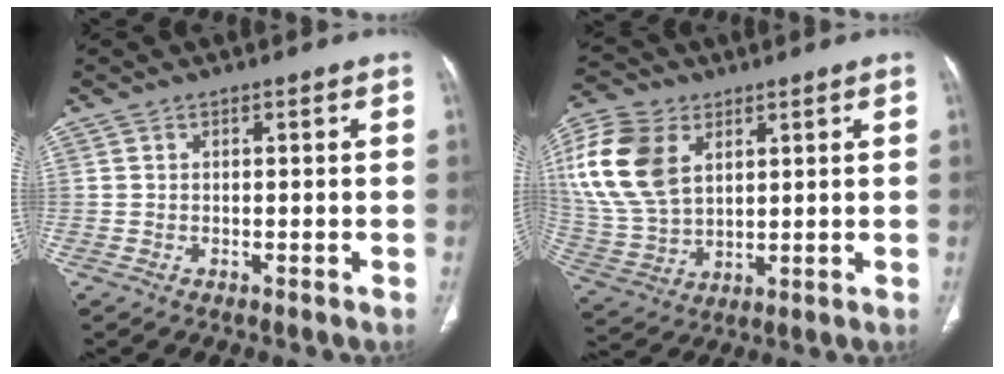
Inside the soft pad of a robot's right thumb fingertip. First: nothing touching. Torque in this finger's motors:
{"motor_torque": [-0.87, 1.62, 1.24, 0.55, 0.45]}